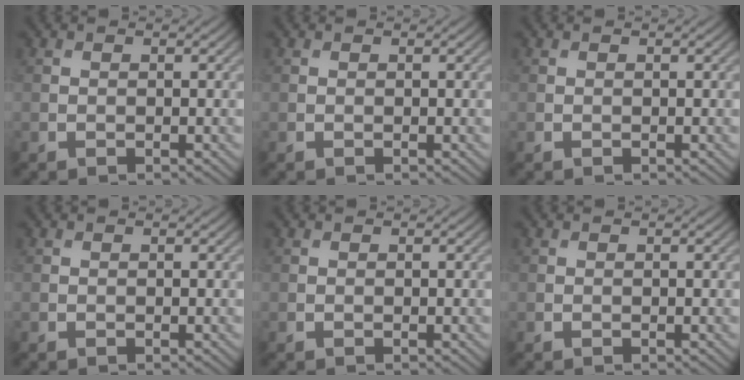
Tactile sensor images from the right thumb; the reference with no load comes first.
{"total": 0.0}
{"total": 0.0}
{"total": 0.0}
{"total": 0.0}
{"total": 0.0}